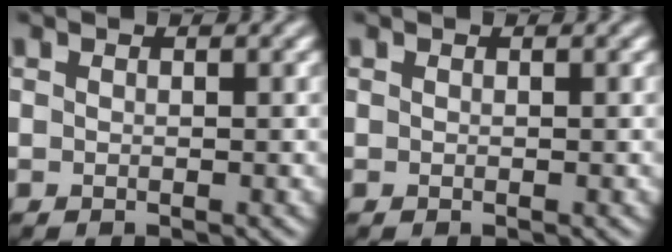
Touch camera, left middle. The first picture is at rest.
{"total": 0.0}